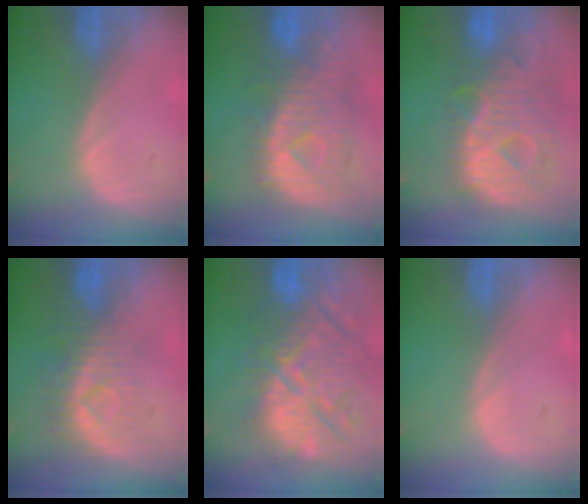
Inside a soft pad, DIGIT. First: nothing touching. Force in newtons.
{"total": 10.6, "press": 9.5, "slide": 4.6}
{"total": 12.8, "press": 10.8, "slide": 6.8}
{"total": 8.3, "press": 7.4, "slide": 3.7}
{"total": 14.8, "press": 12.9, "slide": 7.3}
{"total": 0.0}